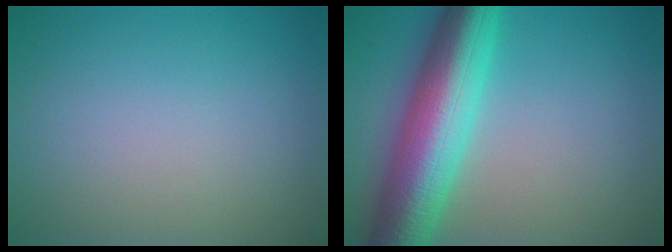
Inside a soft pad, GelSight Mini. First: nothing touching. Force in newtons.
{"total": 10.5, "press": 10.5, "slide": 0.2}